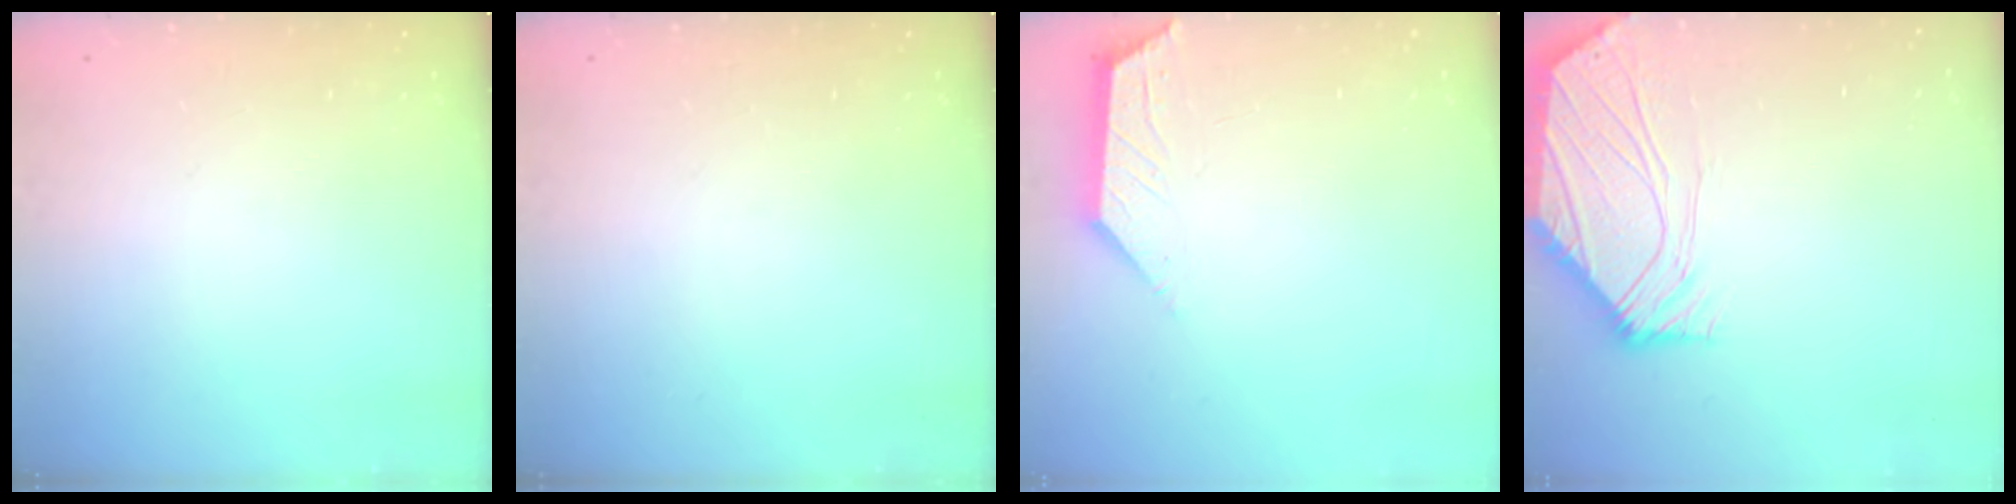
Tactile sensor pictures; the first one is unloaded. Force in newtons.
{"total": 0.0}
{"total": 2.1, "press": 2.0, "slide": 0.5}
{"total": 7.1, "press": 7.0, "slide": 1.0}